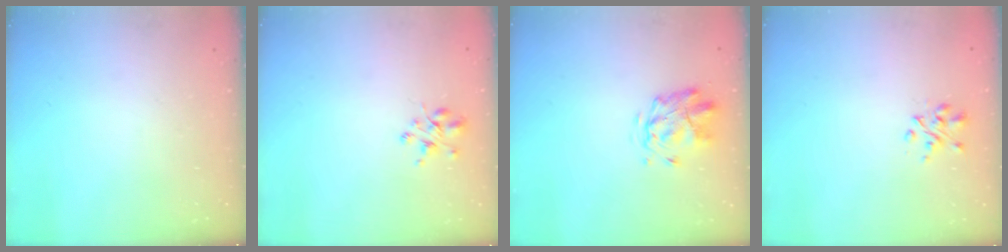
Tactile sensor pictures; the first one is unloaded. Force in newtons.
{"total": 3.1, "press": 3.1, "slide": 0.5}
{"total": 2.9, "press": 2.5, "slide": 1.5}
{"total": 2.9, "press": 2.9, "slide": 0.4}